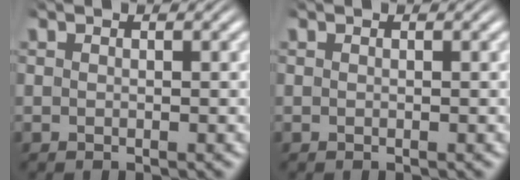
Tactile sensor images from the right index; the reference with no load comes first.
{"total": 0.0}